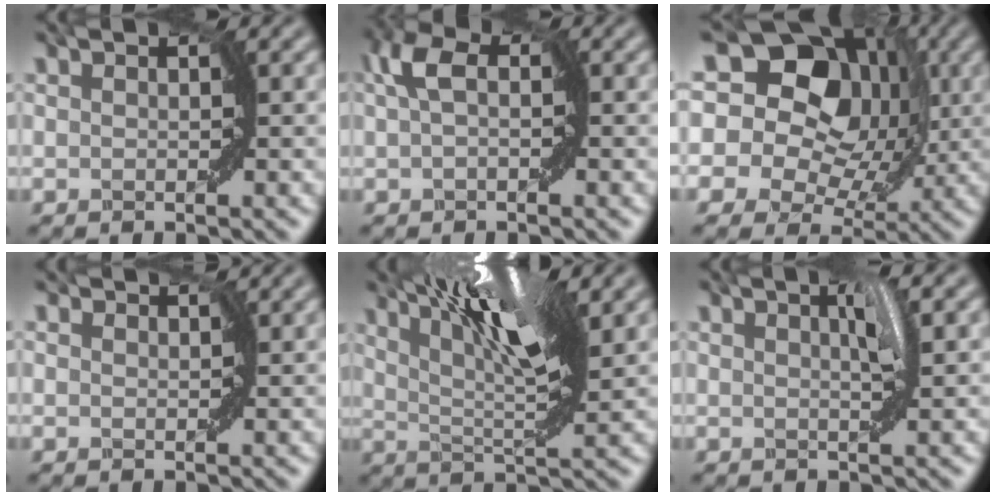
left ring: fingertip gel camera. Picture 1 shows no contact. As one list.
[{"total": 2.2, "force": [0.5, 1.2, 1.8], "torque": [-0.037, 0.006, 0.008]}, {"total": 17.8, "force": [6.8, 14.4, 8.0], "torque": [-0.136, 0.043, 0.095]}, {"total": 1.7, "force": [1.4, 0.7, 0.6], "torque": [0.016, -0.003, -0.001]}, {"total": 8.1, "force": [3.7, 2.2, 6.9], "torque": [-0.107, 0.004, 0.065]}, {"total": 2.0, "force": [0.7, 0.6, 1.8], "torque": [-0.006, -0.003, 0.008]}]